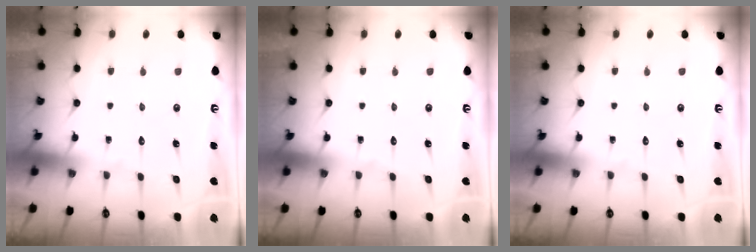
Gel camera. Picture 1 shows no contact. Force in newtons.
{"total": 0.0}
{"total": 0.0}